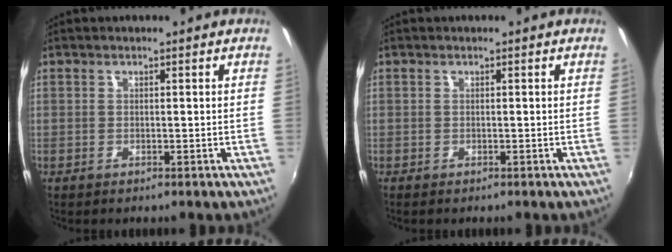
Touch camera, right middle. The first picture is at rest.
{"total": 0.0}